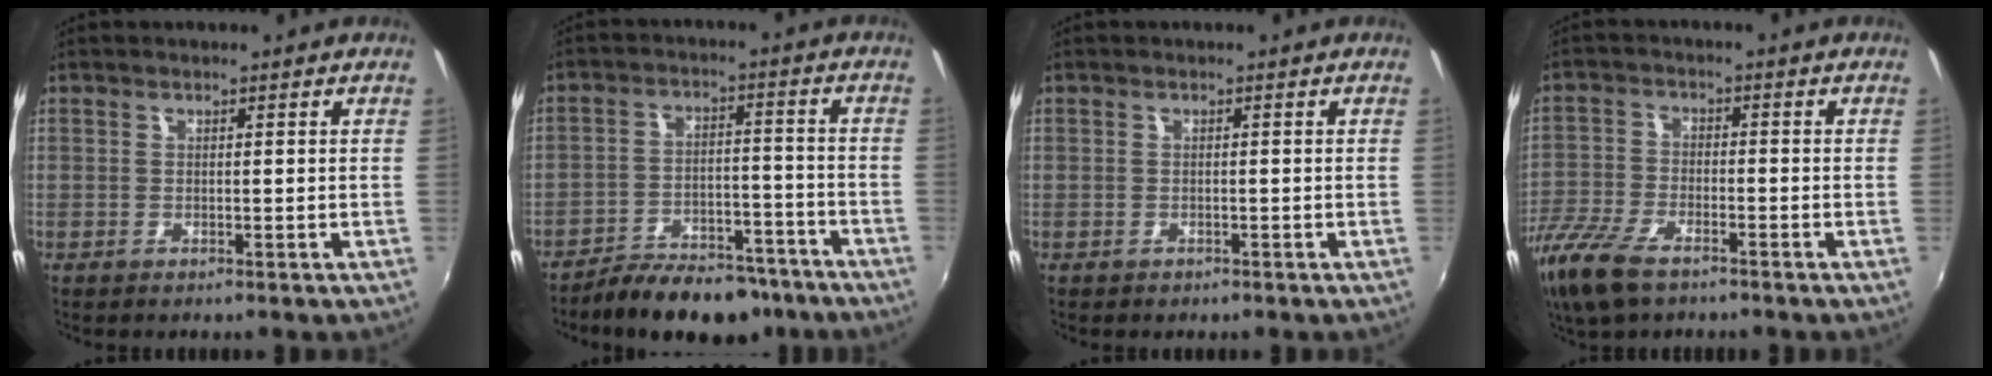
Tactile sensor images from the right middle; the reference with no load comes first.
{"total": 14.1, "force": [-11.7, 5.3, 6.0], "torque": [-0.114, 0.006, -0.160]}
{"total": 0.9, "force": [-0.6, 0.6, 0.1], "torque": [-0.003, 0.001, -0.008]}
{"total": 12.1, "force": [-8.4, 4.7, 7.3], "torque": [-0.178, -0.031, -0.170]}